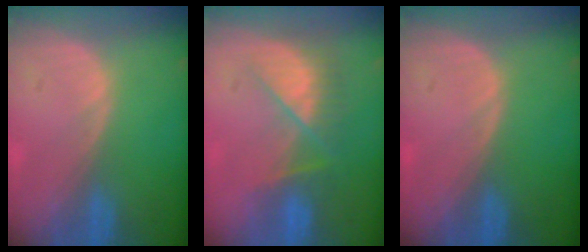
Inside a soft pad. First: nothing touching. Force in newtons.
{"total": 8.0, "press": 7.1, "slide": 3.6}
{"total": 0.0}